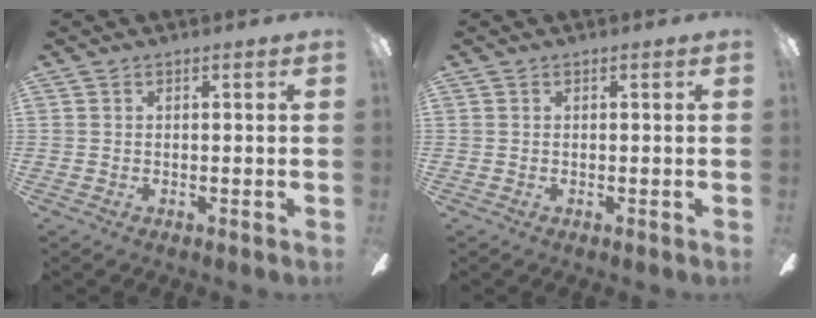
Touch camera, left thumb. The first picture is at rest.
{"total": 0.0}